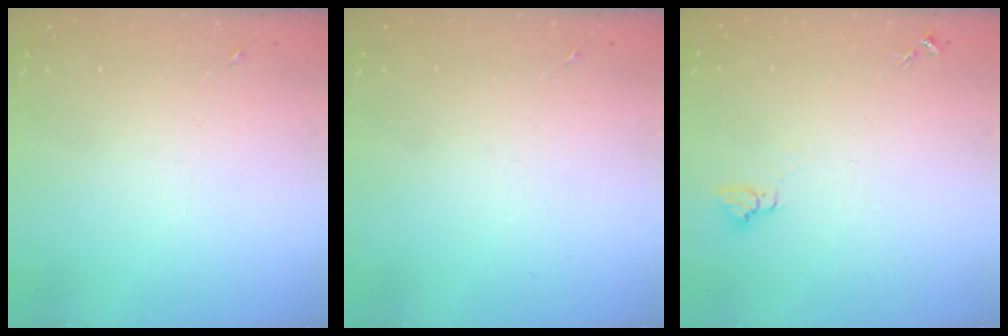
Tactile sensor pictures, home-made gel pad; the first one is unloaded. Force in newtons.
{"total": 0.0}
{"total": 3.0, "press": 3.0, "slide": 0.1}